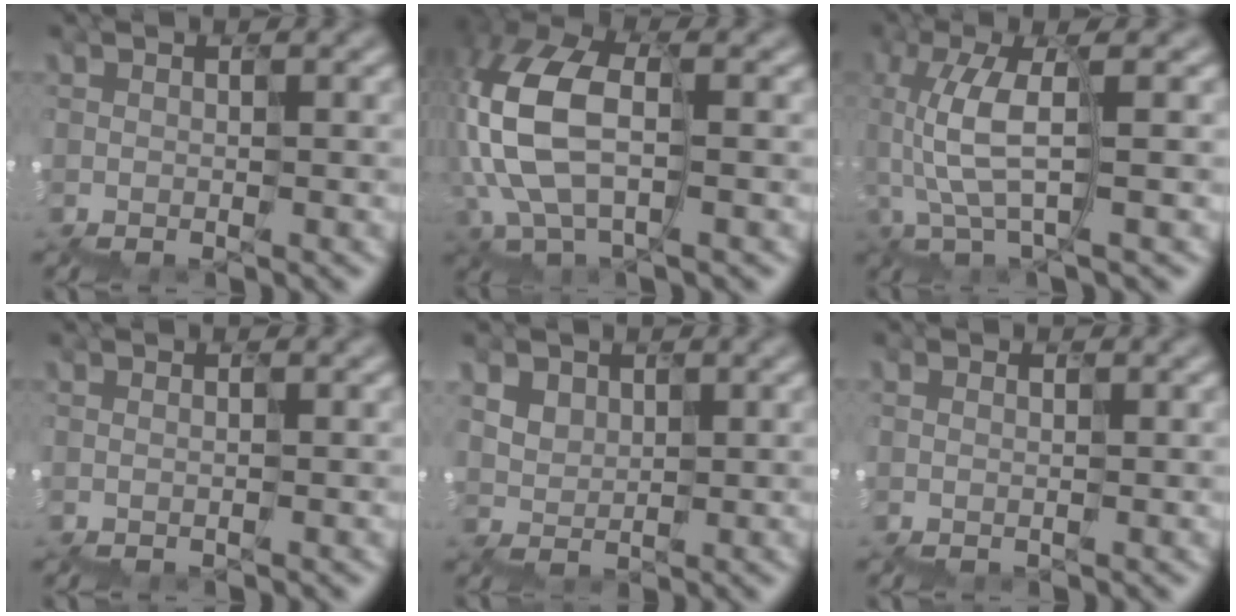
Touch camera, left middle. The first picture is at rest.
{"total": 5.4, "force": [0.0, 3.1, 4.4], "torque": [-0.156, 0.011, -0.008]}
{"total": 2.8, "force": [-1.4, 0.4, 2.3], "torque": [-0.094, 0.005, -0.038]}
{"total": 0.0}
{"total": 2.9, "force": [2.0, 1.3, -1.5], "torque": [-0.005, 0.019, 0.038]}
{"total": 0.8, "force": [0.0, -0.2, -0.8], "torque": [0.007, 0.001, 0.000]}